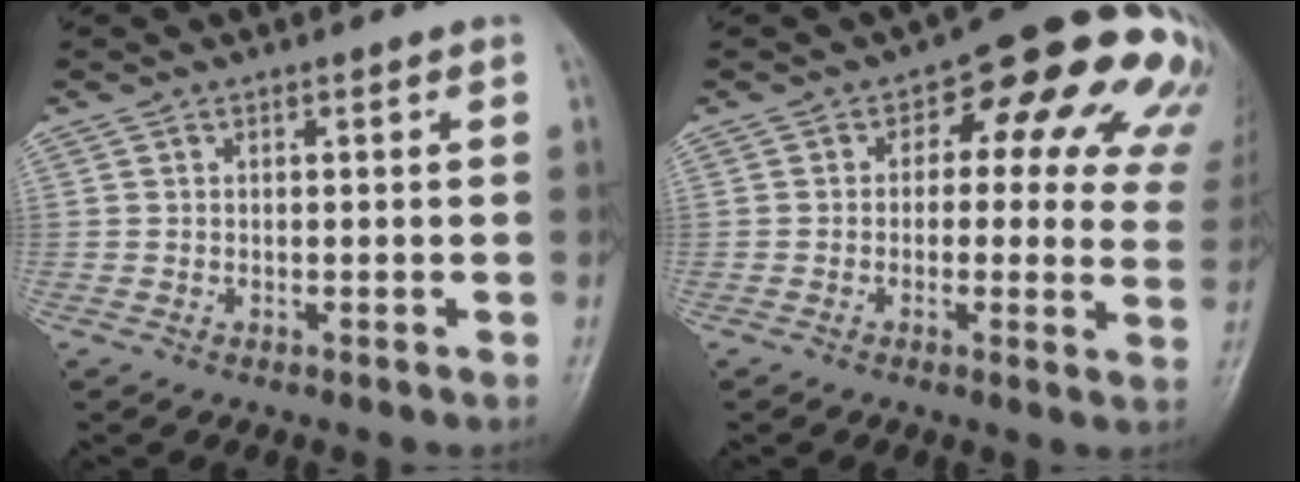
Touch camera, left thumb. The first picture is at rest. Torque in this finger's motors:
{"motor_torque": [0.68, 0.30, 0.10, -0.28, 0.06]}